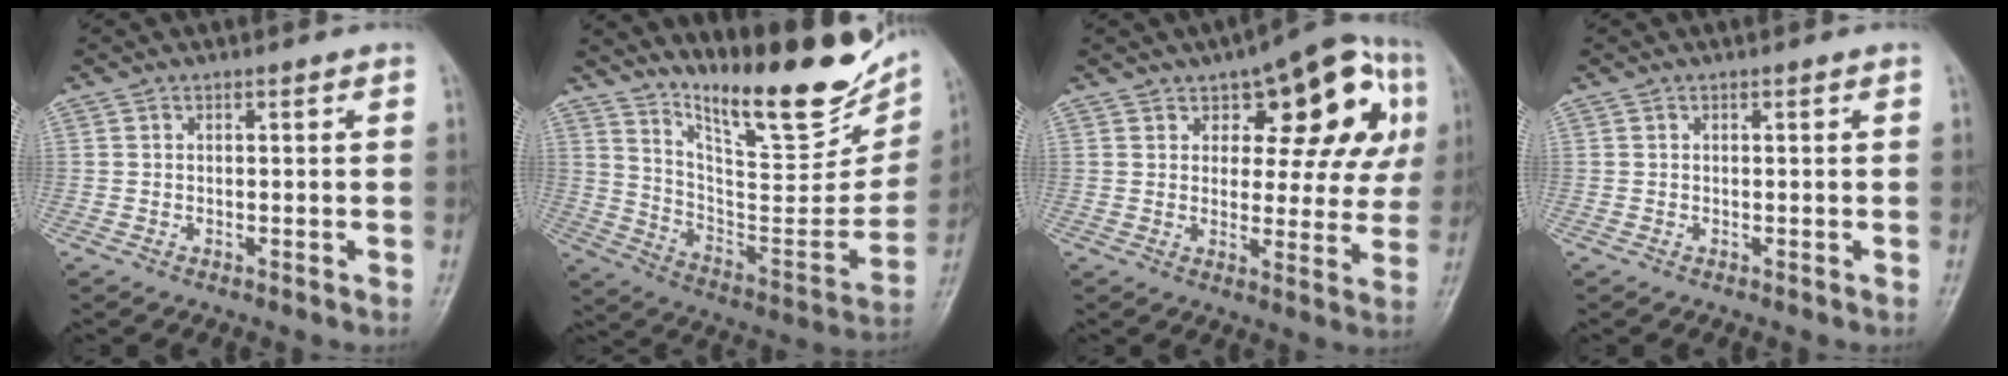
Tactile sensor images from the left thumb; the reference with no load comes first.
{"total": 25.1, "force": [17.7, 7.0, 16.4], "torque": [-0.204, -0.098, 0.281]}
{"total": 18.5, "force": [7.0, 9.0, 14.5], "torque": [-0.133, 0.006, 0.087]}
{"total": 0.0}